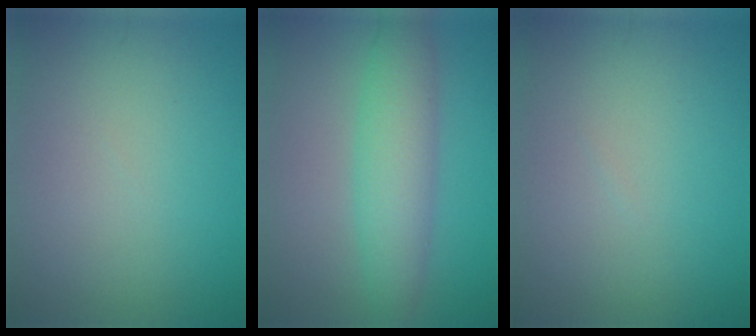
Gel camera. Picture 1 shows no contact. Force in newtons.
{"total": 5.1, "press": 5.1, "slide": 0.2}
{"total": 0.0}